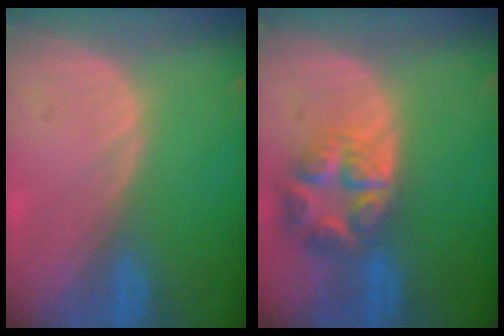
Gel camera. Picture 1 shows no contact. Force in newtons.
{"total": 7.8, "press": 6.8, "slide": 3.8}